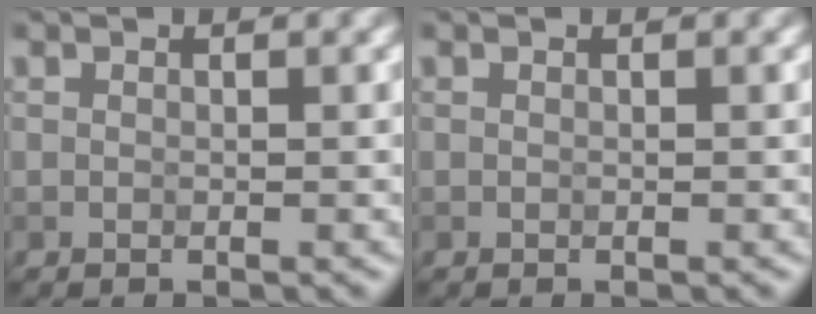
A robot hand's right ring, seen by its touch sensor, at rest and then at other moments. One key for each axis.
{"total": 0.0}